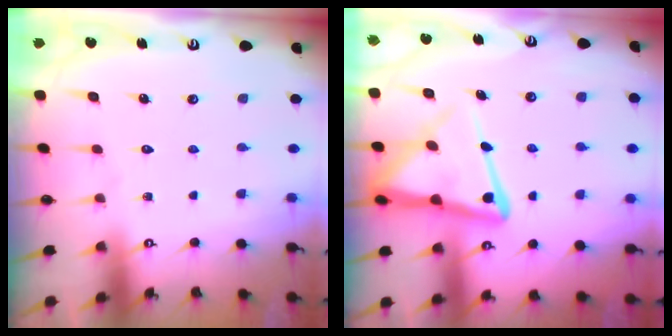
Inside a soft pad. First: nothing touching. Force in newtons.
{"total": 13.8, "press": 13.7, "slide": 1.5}